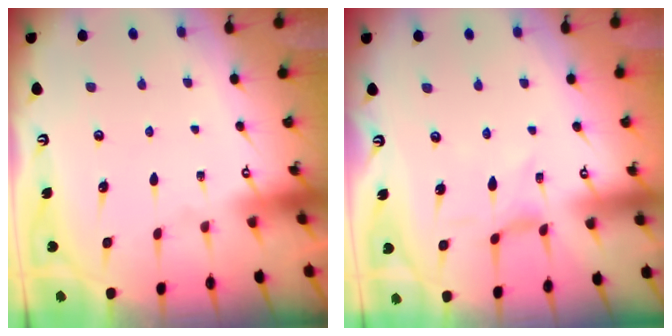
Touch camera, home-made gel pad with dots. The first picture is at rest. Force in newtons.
{"total": 0.7, "press": 0.7, "slide": 0.2}